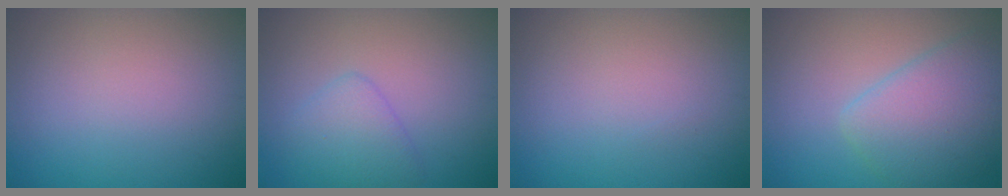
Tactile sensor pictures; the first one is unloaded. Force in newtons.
{"total": 2.7, "press": 2.7, "slide": 0.0}
{"total": 0.0}
{"total": 5.2, "press": 5.2, "slide": 0.4}